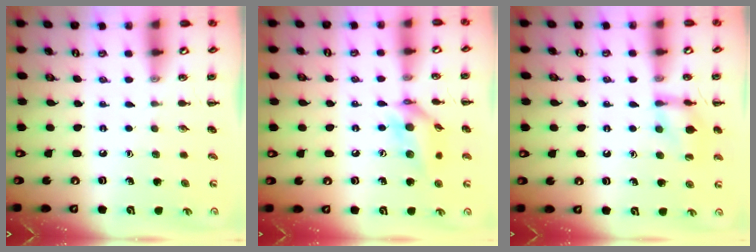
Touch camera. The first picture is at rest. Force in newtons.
{"total": 12.5, "press": 12.3, "slide": 2.3}
{"total": 12.1, "press": 12.0, "slide": 1.8}